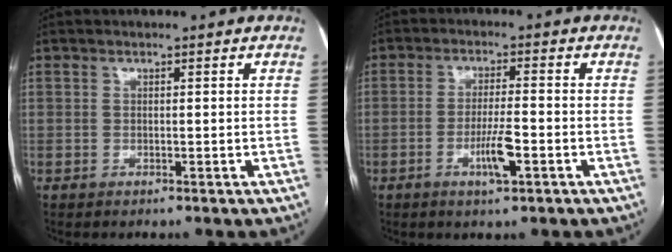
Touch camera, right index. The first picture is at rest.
{"total": 5.3, "force": [-2.2, 0.6, 4.8], "torque": [-0.092, -0.005, -0.038]}